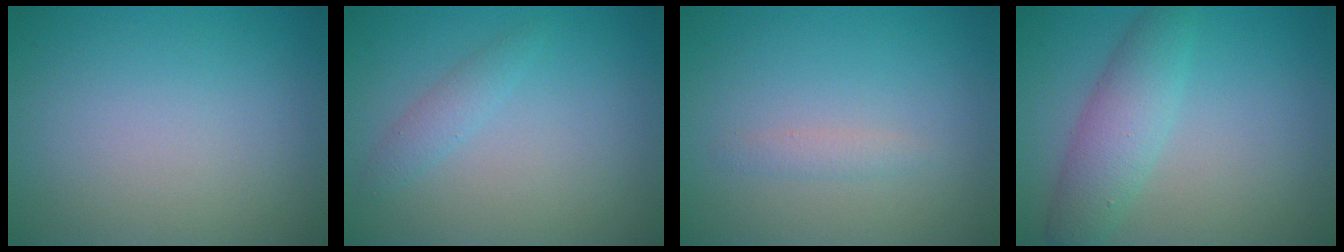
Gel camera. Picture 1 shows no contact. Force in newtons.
{"total": 1.5, "press": 1.5, "slide": 0.1}
{"total": 1.0, "press": 1.0, "slide": 0.0}
{"total": 4.0, "press": 4.0, "slide": 0.1}